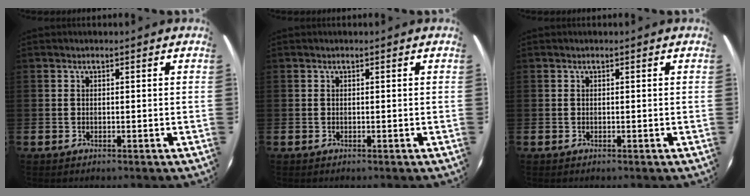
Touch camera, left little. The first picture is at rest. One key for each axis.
{"total": 0.0}
{"total": 0.0}